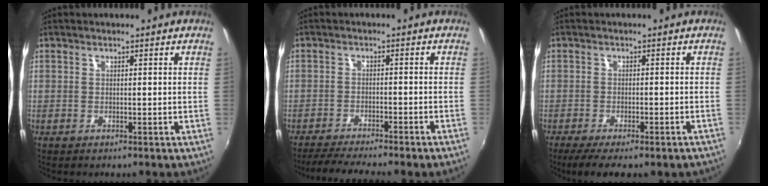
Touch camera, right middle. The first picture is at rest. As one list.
[{"total": 8.1, "force": [-7.2, -0.9, 3.6], "torque": [-0.087, -0.009, -0.109]}, {"total": 8.8, "force": [-6.8, 1.6, 5.4], "torque": [-0.115, -0.035, -0.097]}]